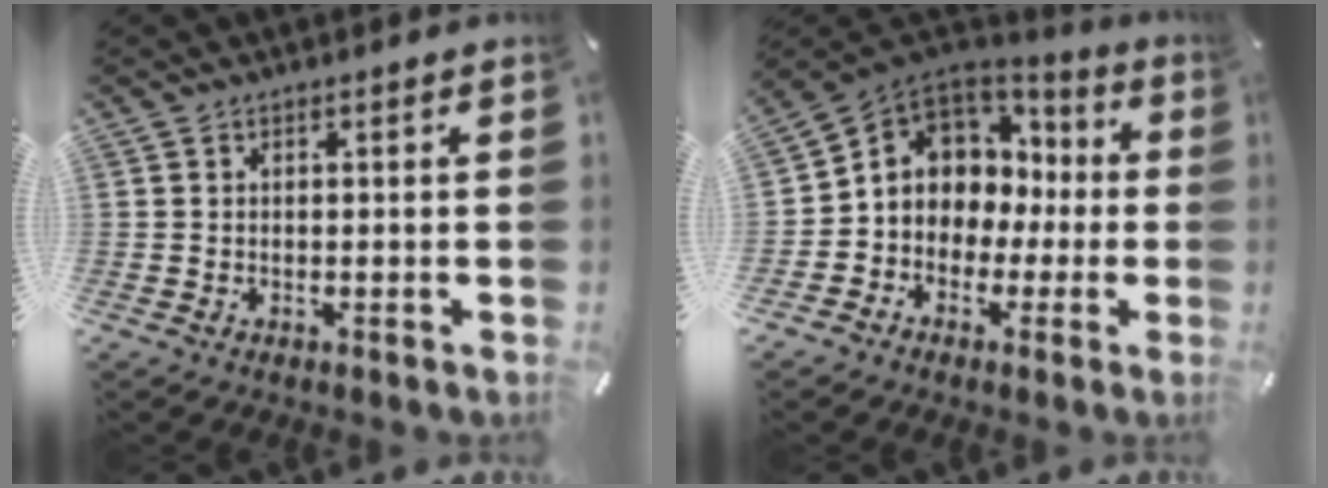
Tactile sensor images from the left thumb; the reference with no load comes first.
{"total": 7.7, "force": [-0.2, 7.5, 1.5], "torque": [-0.040, -0.010, 0.003]}